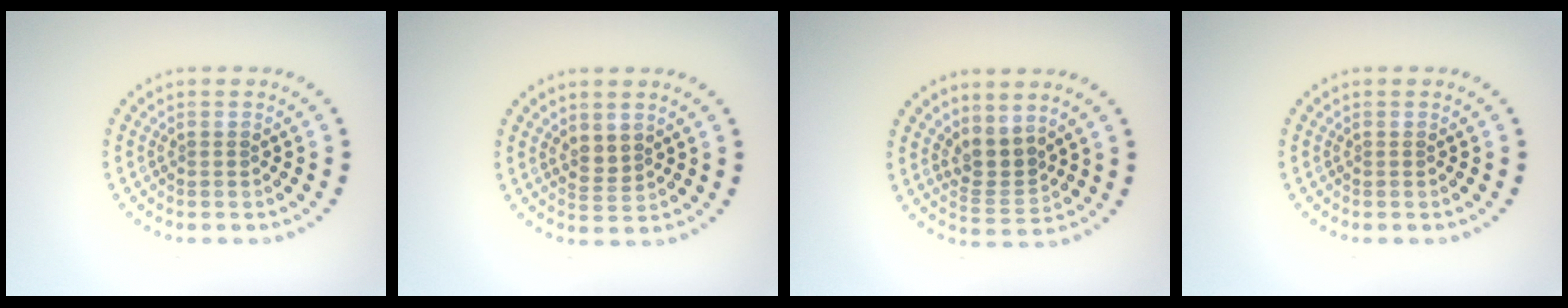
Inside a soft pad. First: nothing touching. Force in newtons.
{"total": 1.7, "press": 1.5, "slide": 0.8}
{"total": 2.8, "press": 2.1, "slide": 1.8}
{"total": 0.0}